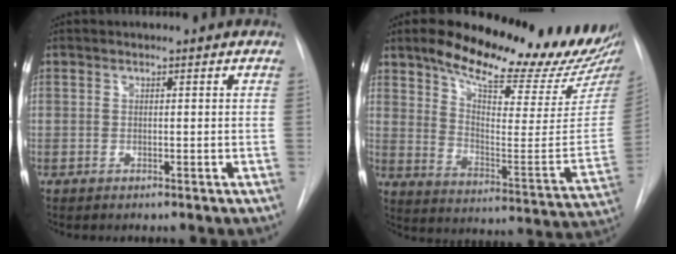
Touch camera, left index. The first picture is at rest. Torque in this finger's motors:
{"motor_torque": [0.99, -1.15, 0.31, 0.03]}